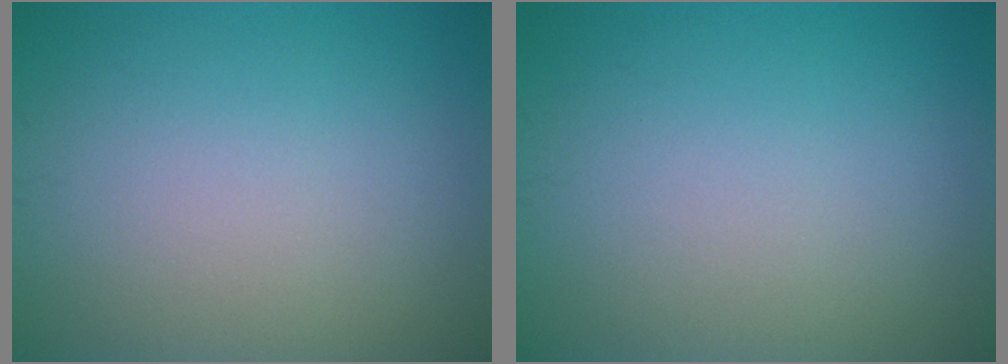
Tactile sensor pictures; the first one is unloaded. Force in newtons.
{"total": 0.0}